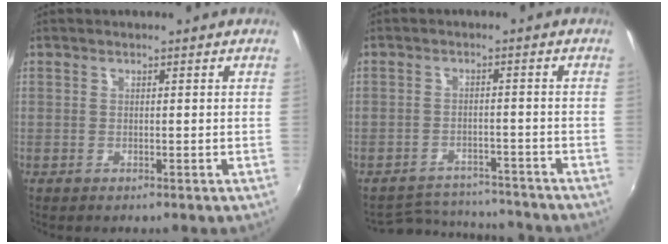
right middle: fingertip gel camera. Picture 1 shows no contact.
{"total": 10.3, "force": [-9.8, 2.9, 1.7], "torque": [-0.052, 0.015, -0.138]}